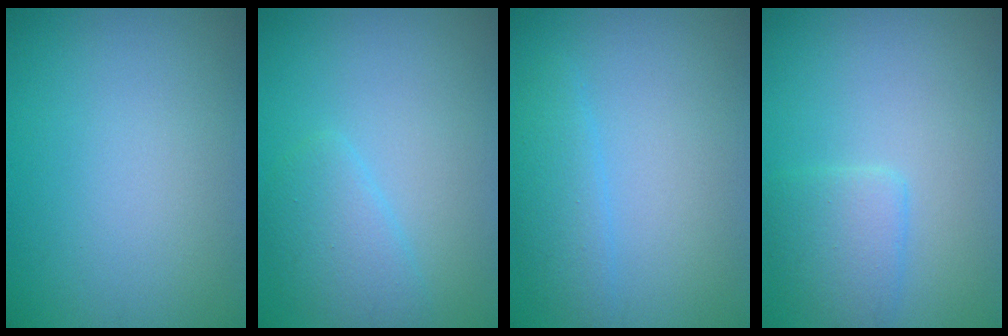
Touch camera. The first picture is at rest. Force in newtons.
{"total": 2.5, "press": 2.5, "slide": 0.3}
{"total": 2.2, "press": 2.2, "slide": 0.1}
{"total": 2.6, "press": 2.6, "slide": 0.1}